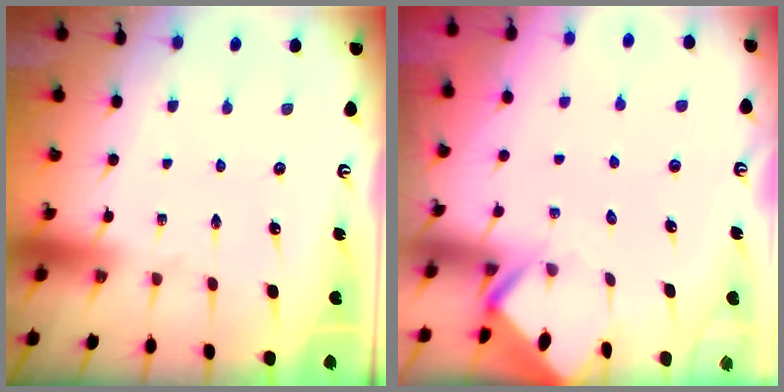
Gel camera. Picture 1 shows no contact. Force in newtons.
{"total": 2.8, "press": 2.8, "slide": 0.2}